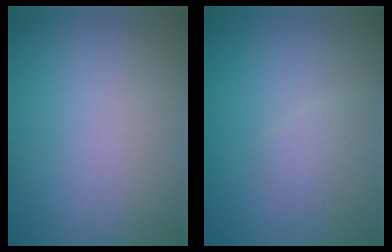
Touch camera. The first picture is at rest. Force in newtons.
{"total": 1.1, "press": 1.1, "slide": 0.0}